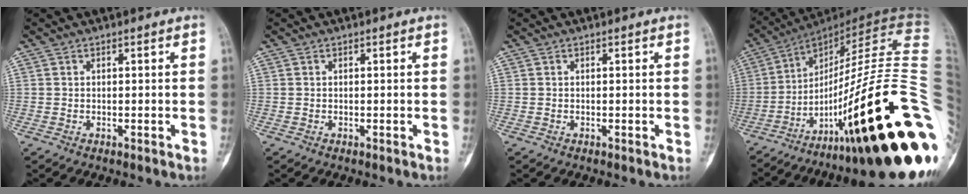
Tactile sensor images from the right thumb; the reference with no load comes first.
{"total": 0.0}
{"total": 0.0}
{"total": 39.2, "force": [-10.6, 8.3, 36.8], "torque": [-0.487, 0.047, -0.168]}